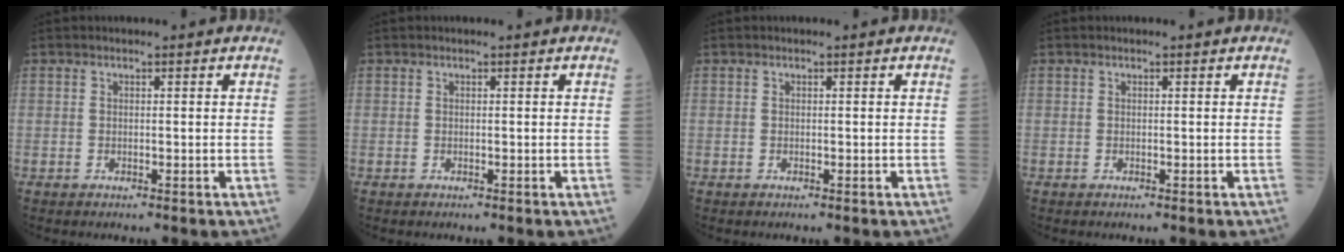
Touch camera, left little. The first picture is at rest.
{"total": 0.0}
{"total": 0.0}
{"total": 0.0}